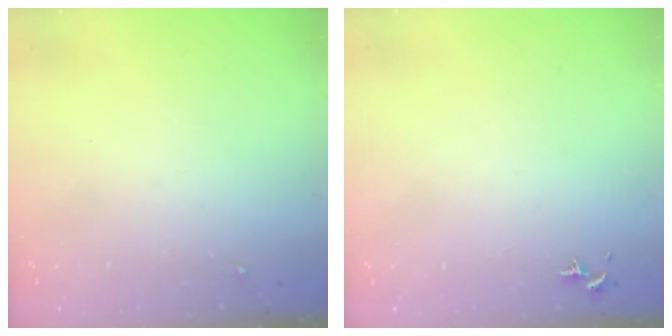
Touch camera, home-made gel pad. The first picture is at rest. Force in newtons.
{"total": 0.7, "press": 0.5, "slide": 0.4}